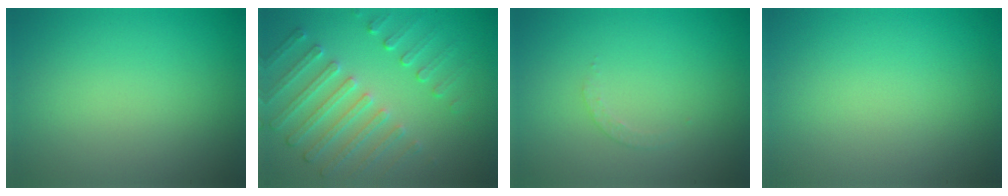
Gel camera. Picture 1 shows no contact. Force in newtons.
{"total": 4.9, "press": 3.7, "slide": 3.2}
{"total": 1.1, "press": 1.1, "slide": 0.3}
{"total": 0.0}